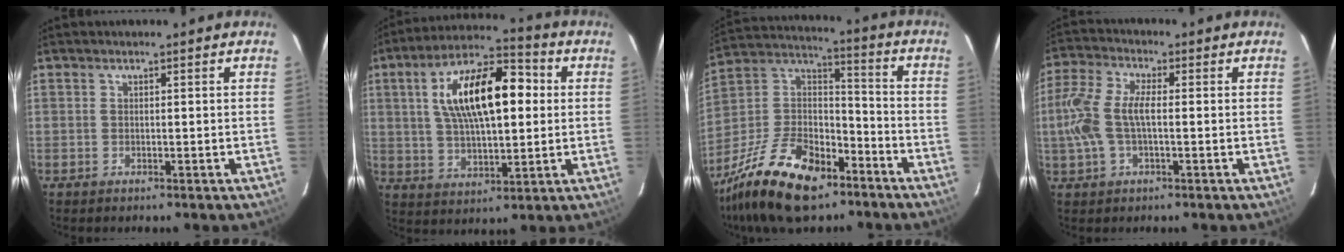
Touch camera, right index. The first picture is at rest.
{"total": 17.5, "force": [3.4, 7.5, 15.4], "torque": [-0.270, 0.031, 0.056]}
{"total": 22.7, "force": [-14.9, 10.8, 13.2], "torque": [-0.284, 0.004, -0.255]}
{"total": 9.6, "force": [-0.6, 4.2, 8.6], "torque": [-0.193, 0.012, -0.013]}